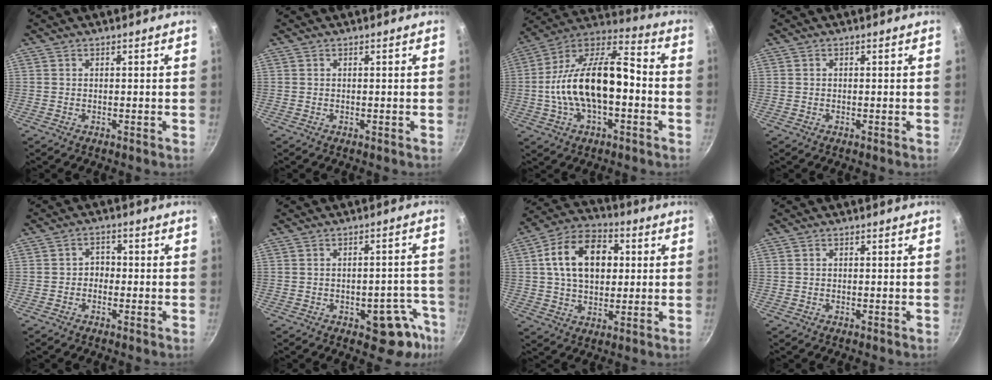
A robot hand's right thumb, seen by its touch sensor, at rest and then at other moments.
{"total": 0.0}
{"total": 20.6, "force": [-2.6, 10.4, 17.6], "torque": [-0.298, 0.048, -0.060]}
{"total": 0.0}
{"total": 2.7, "force": [-0.8, 2.2, 1.3], "torque": [-0.003, 0.013, -0.018]}
{"total": 10.0, "force": [-5.0, 5.3, 6.9], "torque": [-0.010, 0.042, -0.054]}
{"total": 16.0, "force": [3.1, 10.9, 11.3], "torque": [-0.156, 0.018, 0.040]}
{"total": 0.0}